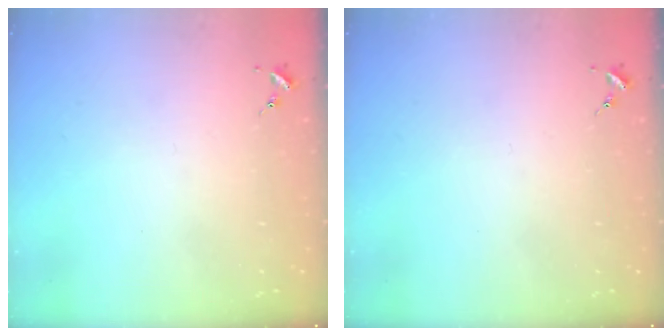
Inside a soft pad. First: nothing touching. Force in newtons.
{"total": 0.0}